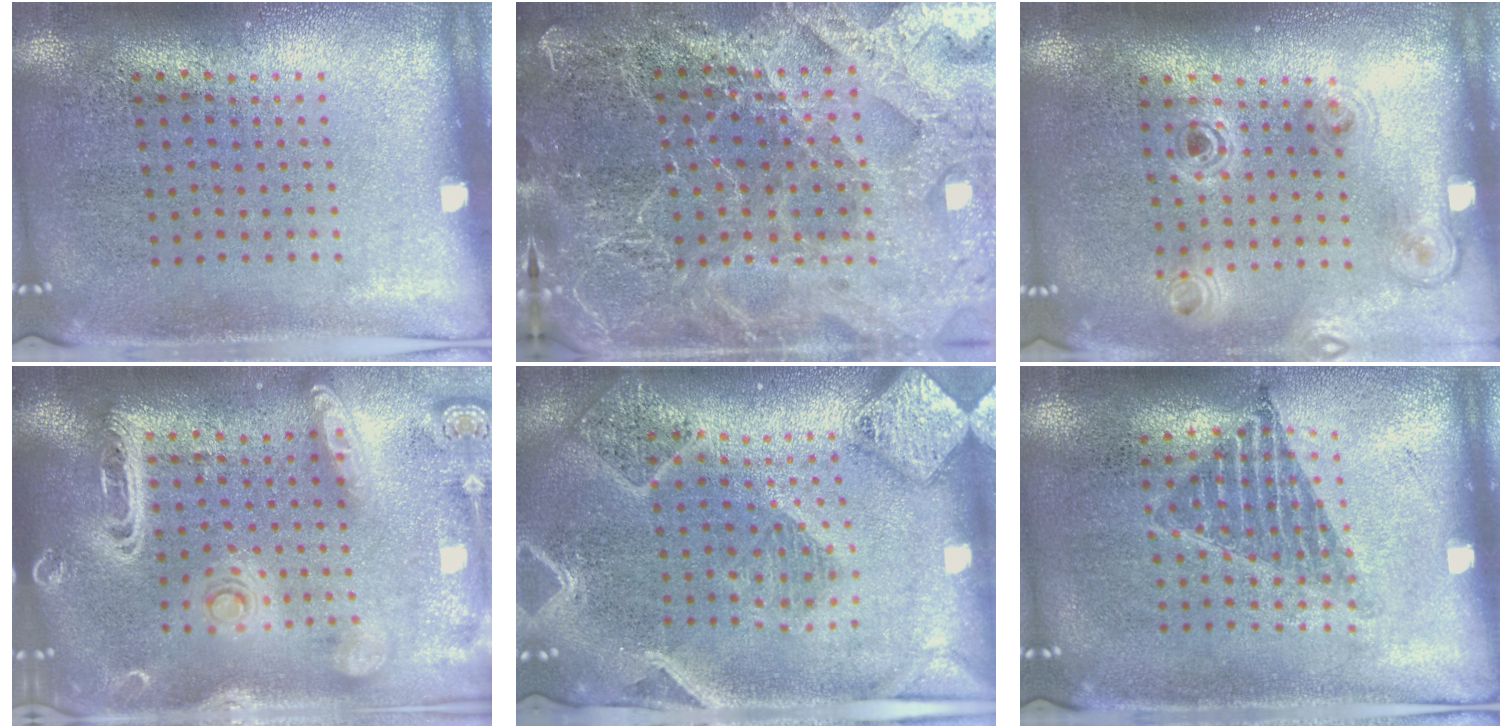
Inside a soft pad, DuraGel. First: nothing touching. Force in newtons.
{"total": 5.0, "press": 4.6, "slide": 2.0}
{"total": 1.0, "press": 1.0, "slide": 0.1}
{"total": 3.0, "press": 2.6, "slide": 1.6}
{"total": 2.7, "press": 2.4, "slide": 1.2}
{"total": 1.0, "press": 0.8, "slide": 0.5}